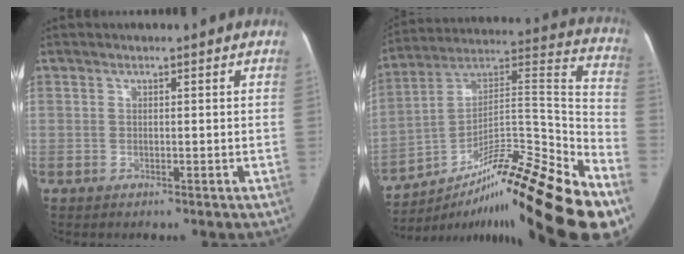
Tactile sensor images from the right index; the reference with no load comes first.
{"total": 28.4, "force": [-19.1, 1.9, 20.9], "torque": [-0.260, 0.030, -0.313]}